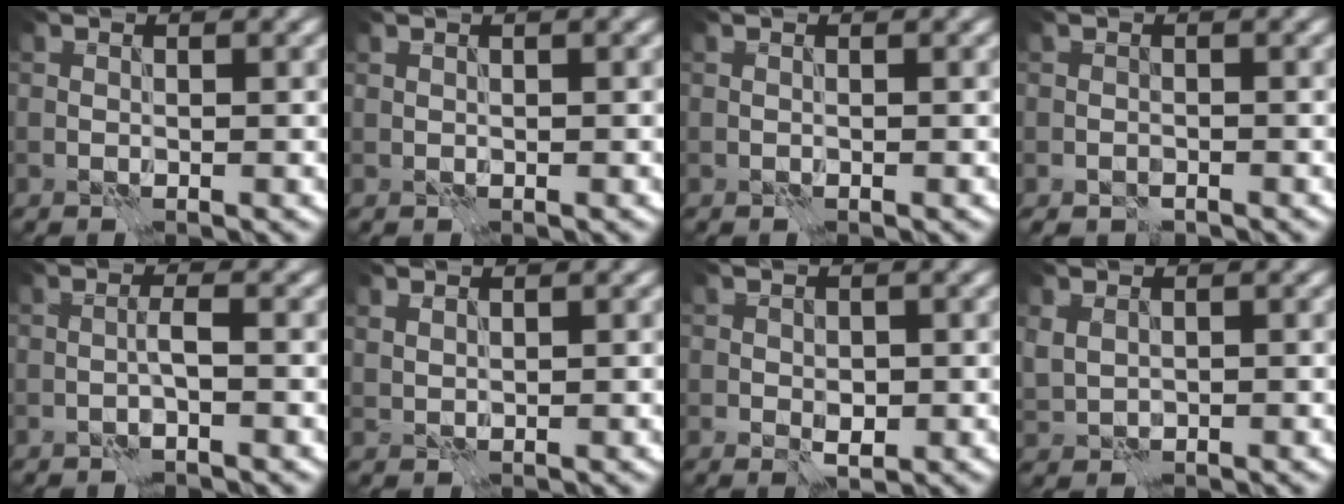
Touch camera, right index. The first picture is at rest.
{"total": 0.8, "force": [0.7, 0.0, 0.5], "torque": [-0.008, 0.002, 0.010]}
{"total": 0.0}
{"total": 1.2, "force": [-0.8, 0.8, 0.3], "torque": [-0.005, -0.003, -0.018]}
{"total": 1.3, "force": [-0.4, 0.1, 1.2], "torque": [-0.023, 0.006, -0.011]}
{"total": 1.0, "force": [1.0, 0.2, 0.3], "torque": [-0.011, -0.002, 0.022]}
{"total": 1.9, "force": [-0.2, 1.4, 1.3], "torque": [-0.023, -0.006, 0.000]}
{"total": 1.5, "force": [0.5, 1.2, 0.9], "torque": [-0.025, -0.003, 0.015]}